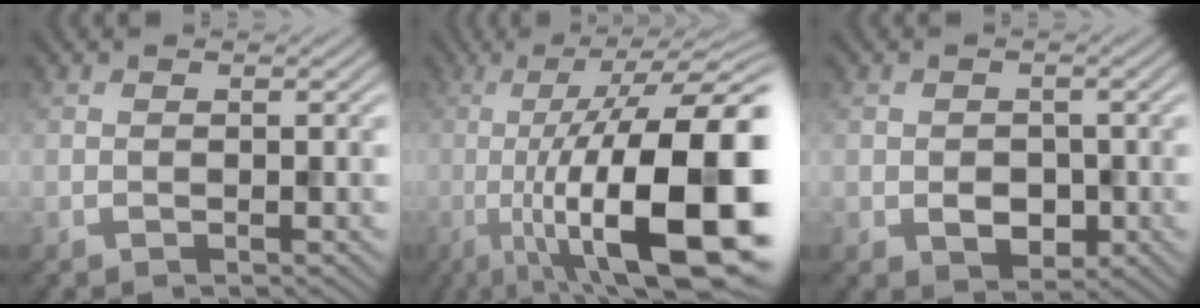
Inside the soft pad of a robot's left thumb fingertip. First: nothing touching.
{"total": 20.1, "force": [-4.8, 6.0, 18.5], "torque": [-0.284, -0.001, -0.074]}
{"total": 3.2, "force": [-0.7, 2.5, 1.8], "torque": [-0.038, -0.011, -0.011]}